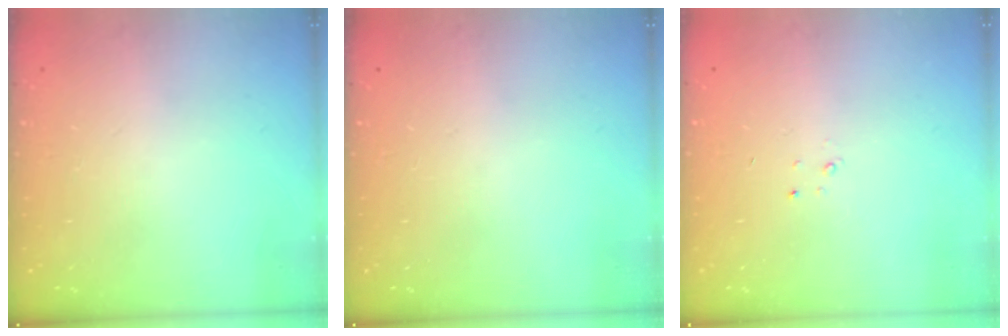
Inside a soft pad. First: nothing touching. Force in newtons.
{"total": 0.0}
{"total": 1.5, "press": 1.5, "slide": 0.2}